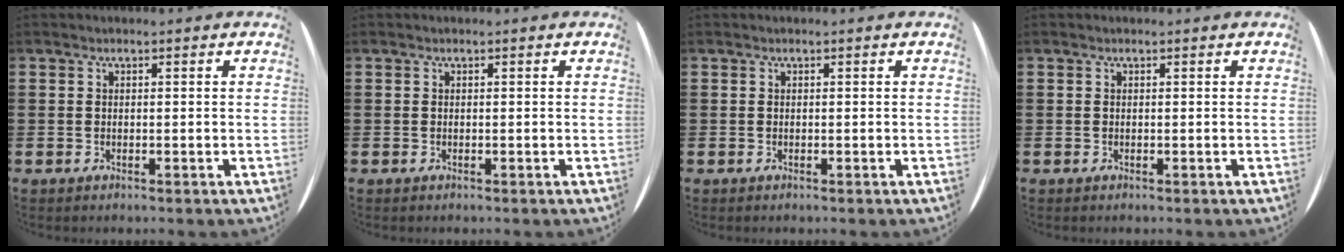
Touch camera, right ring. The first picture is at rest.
{"total": 0.0}
{"total": 0.0}
{"total": 0.0}